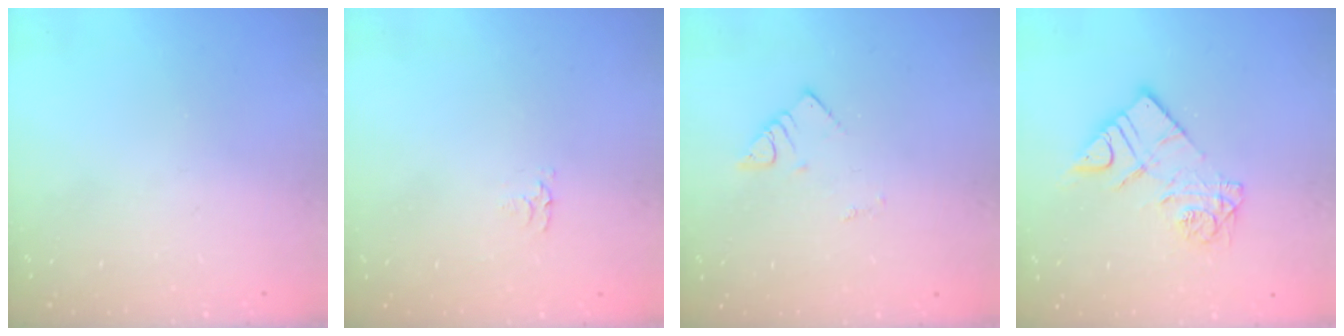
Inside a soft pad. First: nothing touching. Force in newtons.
{"total": 2.6, "press": 2.6, "slide": 0.4}
{"total": 2.1, "press": 2.1, "slide": 0.3}
{"total": 10.8, "press": 10.8, "slide": 0.8}